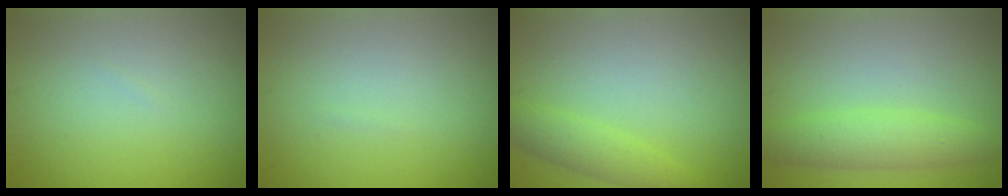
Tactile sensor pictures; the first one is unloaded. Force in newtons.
{"total": 0.0}
{"total": 2.2, "press": 2.2, "slide": 0.2}
{"total": 3.5, "press": 3.5, "slide": 0.2}